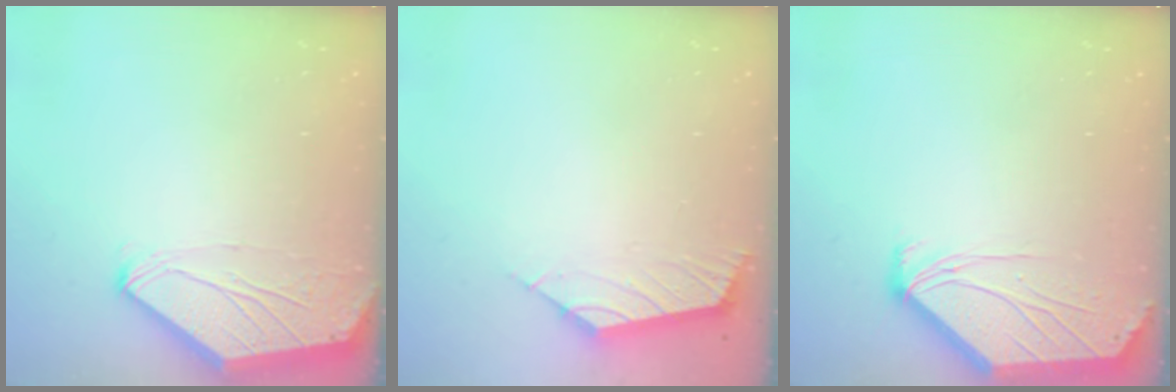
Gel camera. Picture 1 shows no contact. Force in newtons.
{"total": 2.9, "press": 2.8, "slide": 0.7}
{"total": 1.6, "press": 1.5, "slide": 0.5}